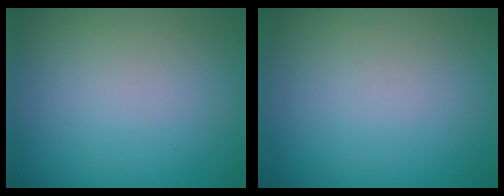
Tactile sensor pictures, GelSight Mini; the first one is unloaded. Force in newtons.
{"total": 0.0}